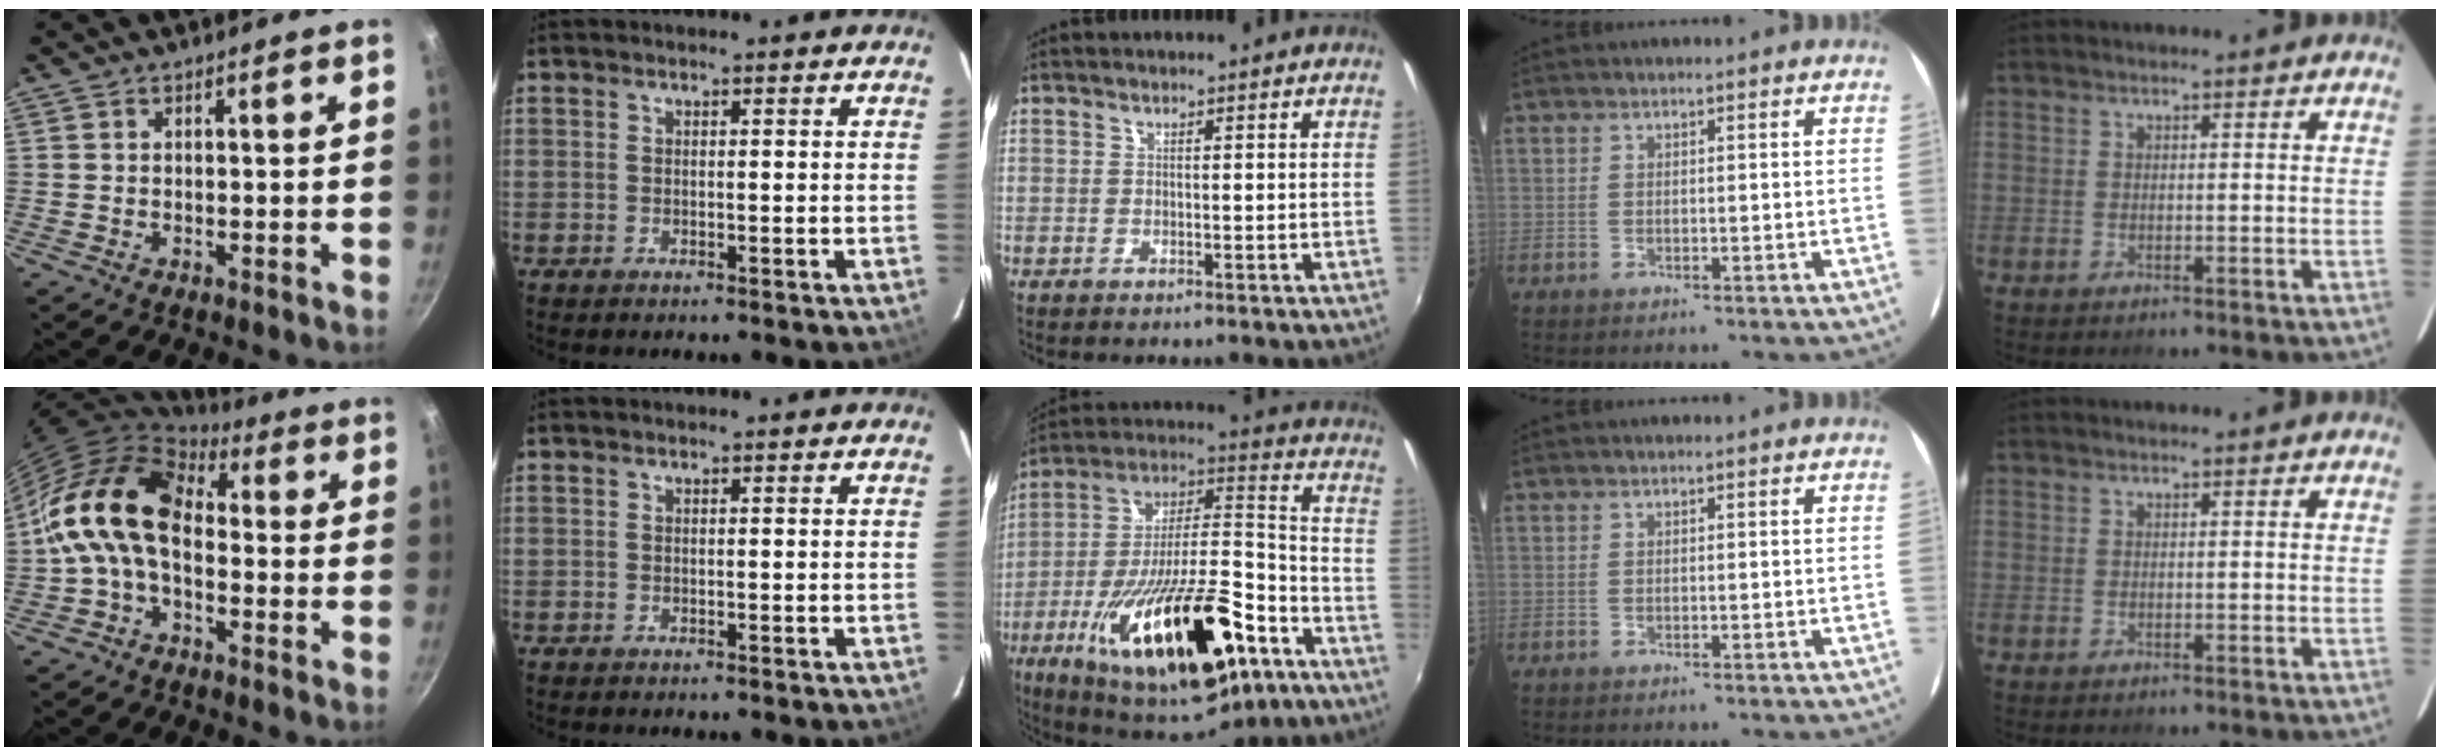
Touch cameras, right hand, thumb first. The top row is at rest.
{"thumb": {"total": 13.8, "force": [-0.3, 9.2, 10.3], "torque": [-0.161, 0.034, -0.028]}, "middle": {"total": 30.9, "force": [-15.7, 10.5, 24.4], "torque": [-0.412, -0.021, -0.240]}}